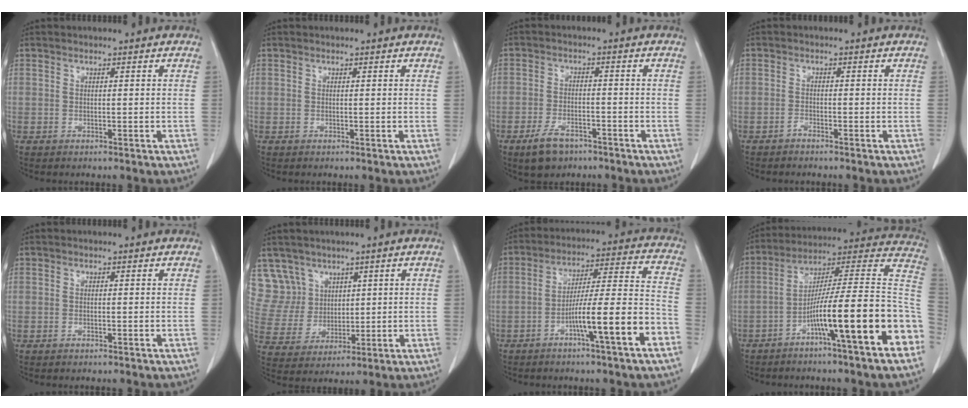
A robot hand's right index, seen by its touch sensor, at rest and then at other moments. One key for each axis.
{"total": 0.0}
{"total": 5.6, "fx": -3.8, "fy": 2.7, "fz": 3.1, "tx": -0.065, "ty": -0.003, "tz": -0.060}
{"total": 0.9, "fx": -0.8, "fy": 0.1, "fz": 0.3, "tx": -0.006, "ty": 0.001, "tz": -0.015}
{"total": 0.0}
{"total": 7.8, "fx": 4.8, "fy": 6.2, "fz": -0.4, "tx": 0.004, "ty": 0.023, "tz": 0.110}
{"total": 12.6, "fx": -5.9, "fy": -0.2, "fz": 11.1, "tx": -0.178, "ty": 0.015, "tz": -0.093}
{"total": 20.8, "fx": -8.5, "fy": 0.2, "fz": 18.9, "tx": -0.229, "ty": 0.025, "tz": -0.138}